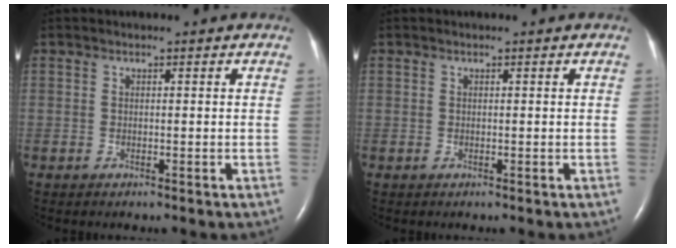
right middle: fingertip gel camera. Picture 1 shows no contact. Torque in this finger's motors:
{"motor_torque": [0.00, 0.00, 0.00, 0.01]}